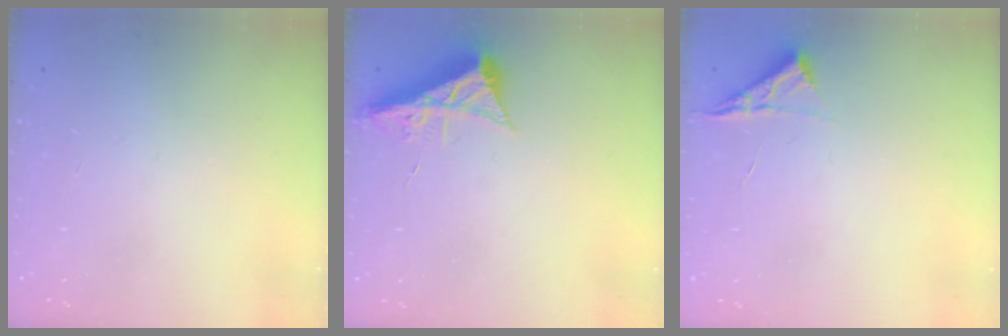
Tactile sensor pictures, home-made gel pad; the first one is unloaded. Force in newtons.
{"total": 7.7, "press": 7.6, "slide": 1.0}
{"total": 5.1, "press": 5.0, "slide": 0.7}